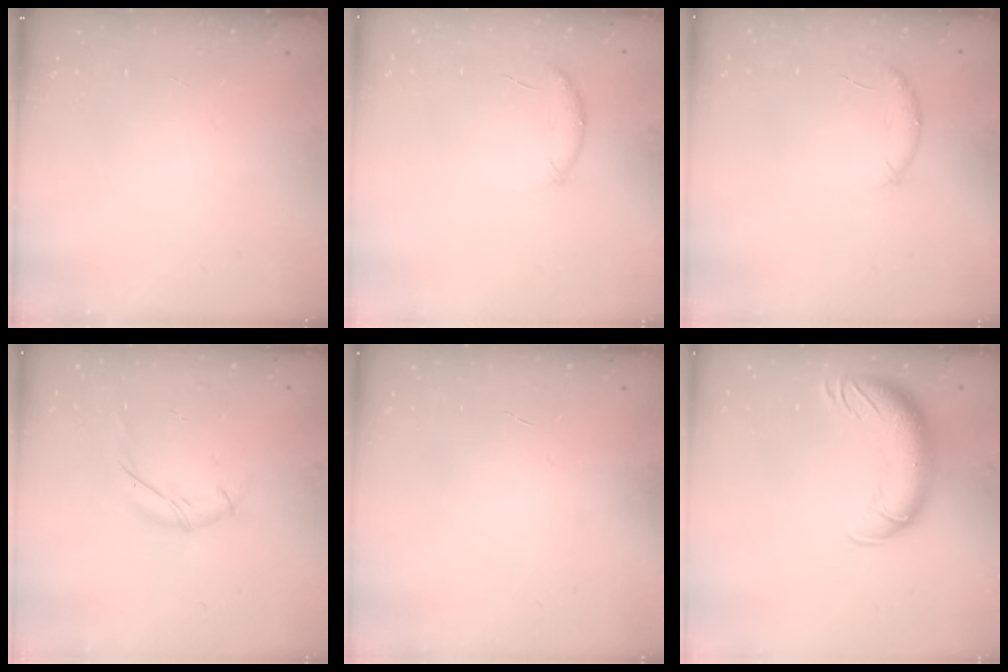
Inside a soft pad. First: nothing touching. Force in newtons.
{"total": 6.5, "press": 6.5, "slide": 1.0}
{"total": 6.5, "press": 6.5, "slide": 1.0}
{"total": 7.7, "press": 7.6, "slide": 0.8}
{"total": 0.0}
{"total": 14.0, "press": 13.6, "slide": 3.3}